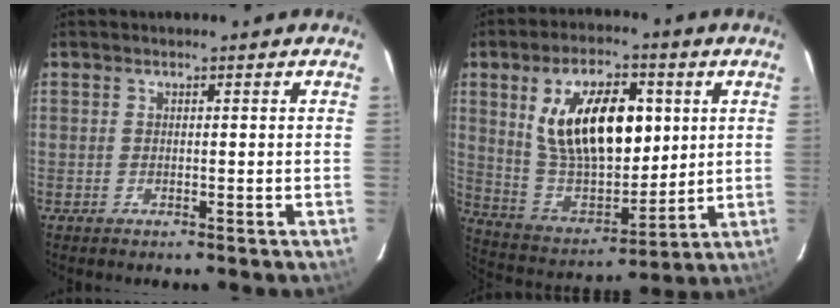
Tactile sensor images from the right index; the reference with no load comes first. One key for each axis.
{"total": 19.9, "fx": 5.5, "fy": 10.5, "fz": 15.9, "tx": -0.282, "ty": 0.008, "tz": 0.114}